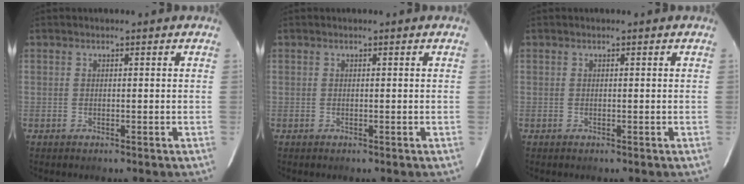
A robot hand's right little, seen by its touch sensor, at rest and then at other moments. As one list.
[{"total": 0.0}, {"total": 0.0}]